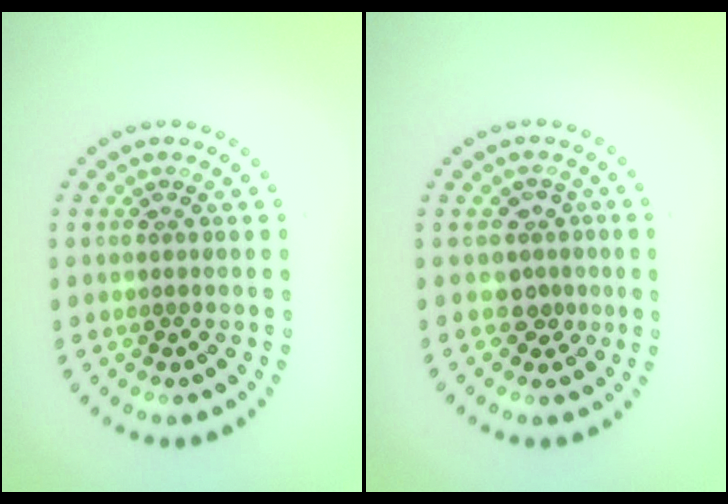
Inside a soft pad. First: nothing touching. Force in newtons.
{"total": 2.1, "press": 1.6, "slide": 1.4}